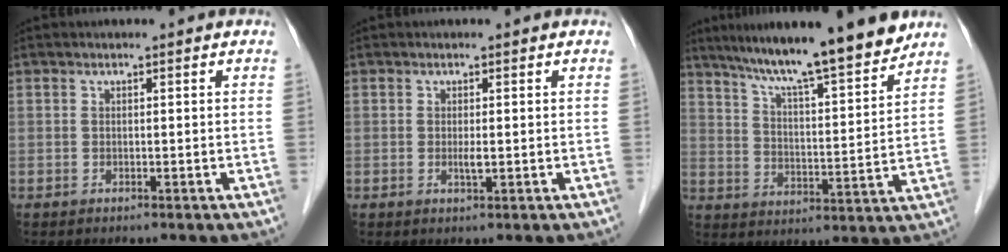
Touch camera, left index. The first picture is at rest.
{"total": 1.1, "force": [-0.2, 0.1, 1.1], "torque": [-0.023, -0.005, -0.002]}
{"total": 14.9, "force": [12.7, 0.1, 7.8], "torque": [-0.121, 0.000, 0.196]}